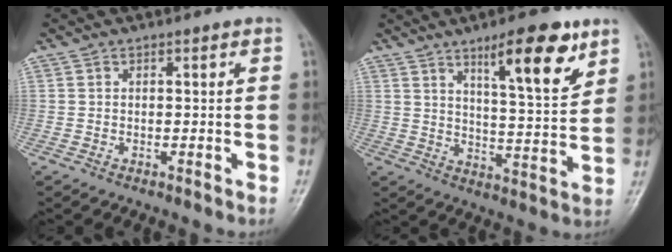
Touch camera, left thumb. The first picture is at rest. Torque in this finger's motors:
{"motor_torque": [0.11, 0.00, -0.59, -0.19, 0.02]}